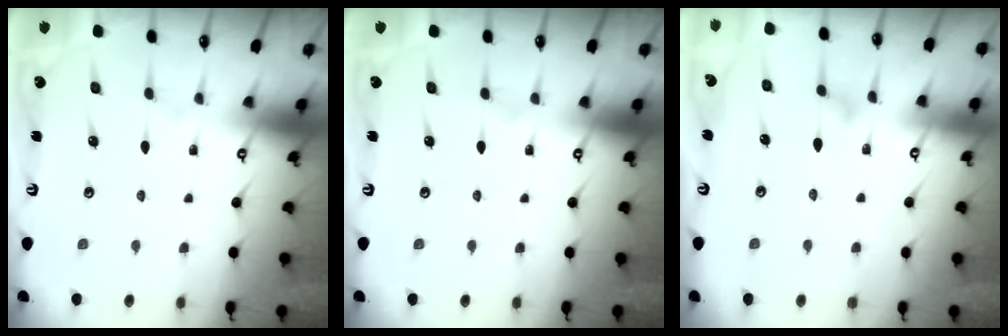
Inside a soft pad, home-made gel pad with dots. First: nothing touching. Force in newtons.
{"total": 0.0}
{"total": 8.0, "press": 8.0, "slide": 0.5}